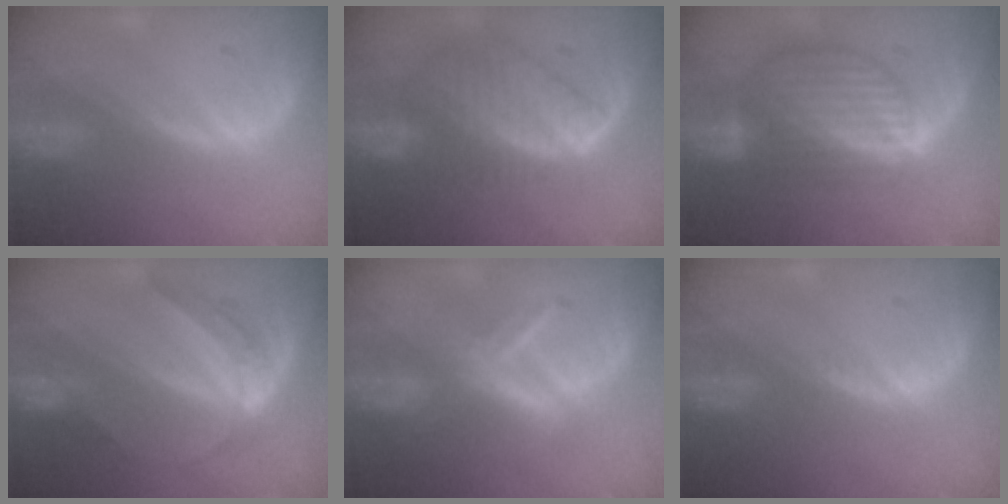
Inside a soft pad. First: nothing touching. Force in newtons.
{"total": 8.9, "press": 7.7, "slide": 4.5}
{"total": 8.9, "press": 7.7, "slide": 4.4}
{"total": 6.2, "press": 5.3, "slide": 3.2}
{"total": 5.6, "press": 5.4, "slide": 1.1}
{"total": 0.7, "press": 0.6, "slide": 0.4}